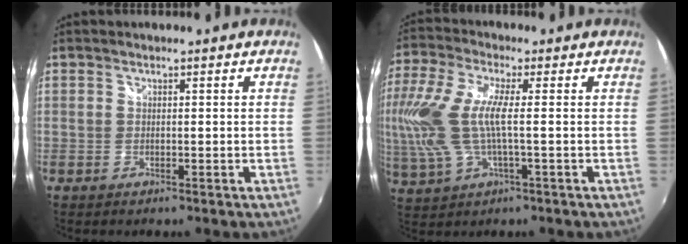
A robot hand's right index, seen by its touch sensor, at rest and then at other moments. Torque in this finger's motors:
{"motor_torque": [1.84, 0.03, 0.90, 0.21]}